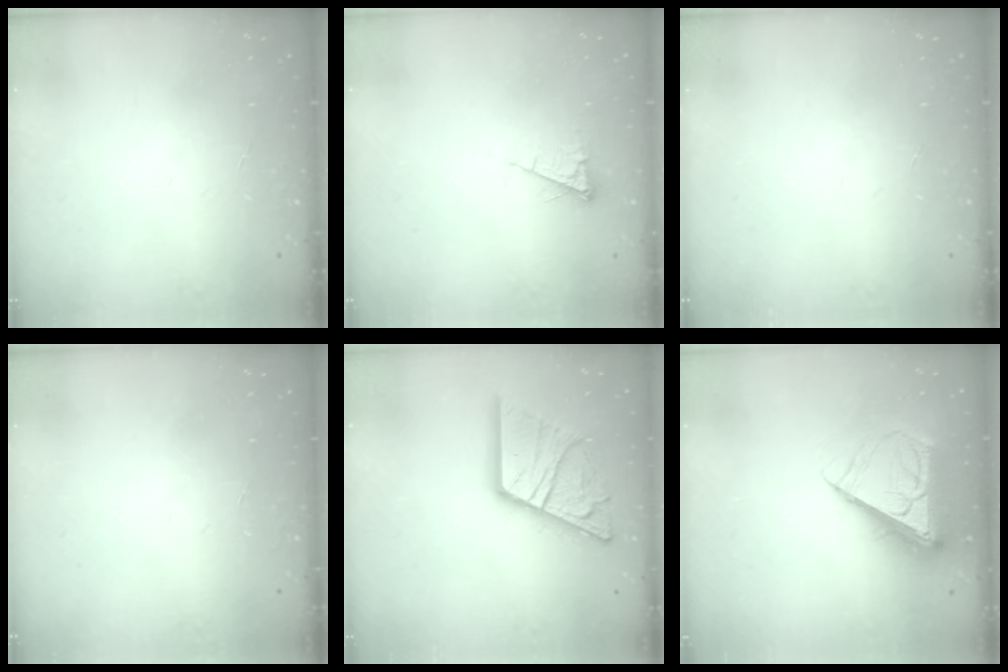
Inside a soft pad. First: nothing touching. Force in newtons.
{"total": 5.3, "press": 5.2, "slide": 0.6}
{"total": 0.0}
{"total": 0.0}
{"total": 19.1, "press": 18.9, "slide": 2.2}
{"total": 10.3, "press": 10.2, "slide": 1.6}